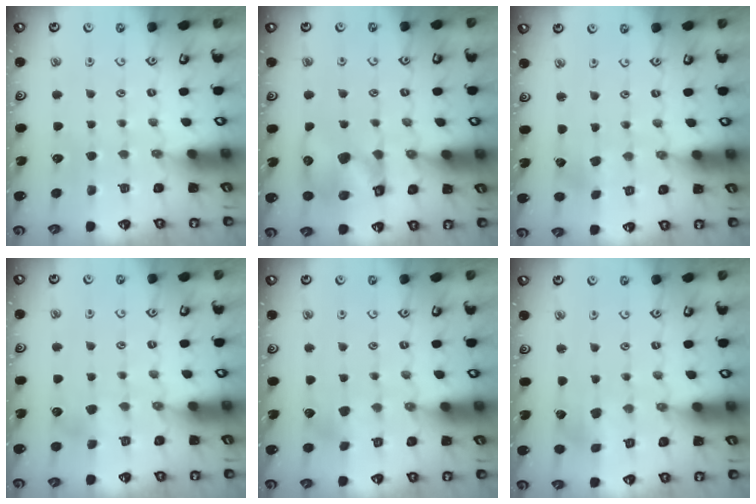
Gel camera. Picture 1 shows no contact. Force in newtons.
{"total": 11.0, "press": 10.9, "slide": 1.7}
{"total": 2.6, "press": 2.6, "slide": 0.6}
{"total": 3.2, "press": 3.1, "slide": 0.5}
{"total": 3.5, "press": 3.5, "slide": 0.4}
{"total": 2.4, "press": 2.3, "slide": 0.6}